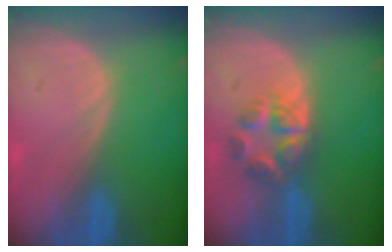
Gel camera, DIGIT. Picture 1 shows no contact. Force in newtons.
{"total": 5.9, "press": 5.4, "slide": 2.2}